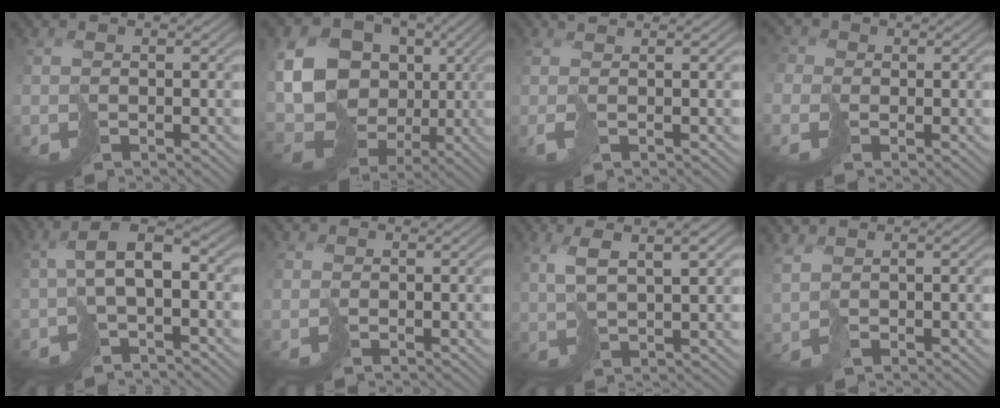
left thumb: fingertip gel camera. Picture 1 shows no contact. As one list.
[{"total": 17.4, "force": [0.2, 14.6, 9.5], "torque": [-0.244, -0.009, 0.018]}, {"total": 2.5, "force": [0.6, 0.7, 2.3], "torque": [-0.037, 0.010, 0.005]}, {"total": 4.2, "force": [-0.8, 3.8, 1.7], "torque": [-0.055, -0.004, -0.013]}, {"total": 7.3, "force": [-0.6, 2.9, 6.6], "torque": [-0.133, 0.011, -0.010]}, {"total": 0.9, "force": [0.1, 0.9, -0.1], "torque": [0.002, -0.003, 0.002]}, {"total": 6.6, "force": [3.3, 1.7, 5.4], "torque": [-0.096, 0.012, 0.069]}, {"total": 2.1, "force": [2.0, 0.5, 0.2], "torque": [-0.014, 0.005, 0.050]}]